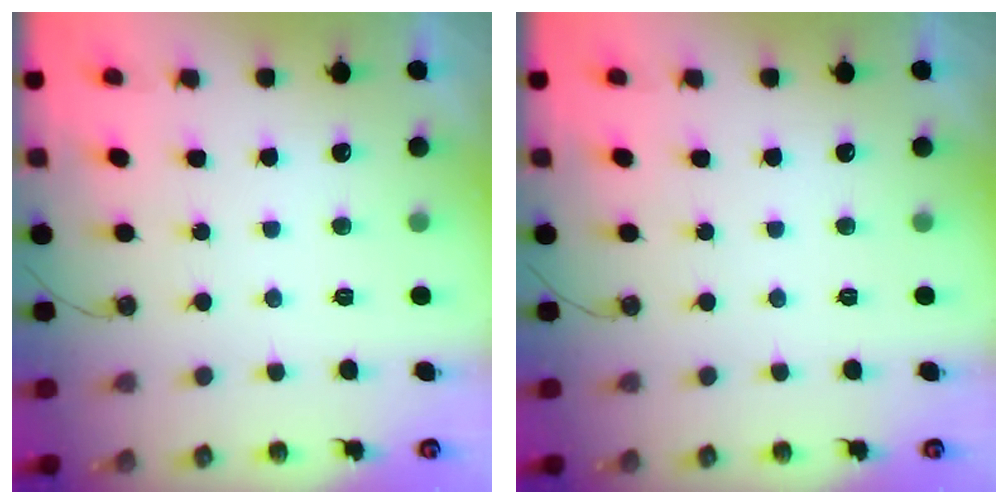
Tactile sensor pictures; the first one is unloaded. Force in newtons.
{"total": 0.0}